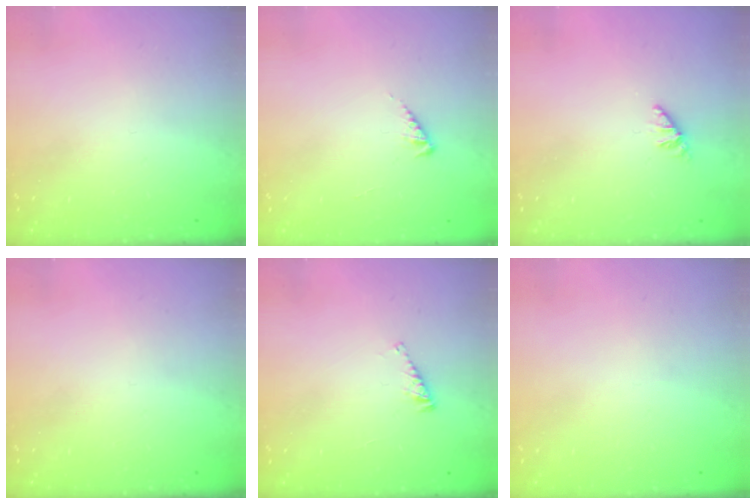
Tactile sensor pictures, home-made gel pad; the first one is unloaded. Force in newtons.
{"total": 2.6, "press": 2.6, "slide": 0.4}
{"total": 0.6, "press": 0.6, "slide": 0.2}
{"total": 0.0}
{"total": 2.4, "press": 2.4, "slide": 0.4}
{"total": 0.0}